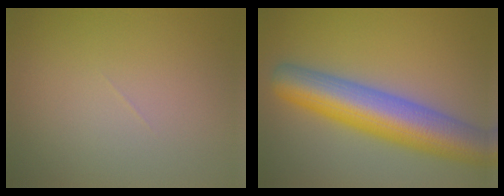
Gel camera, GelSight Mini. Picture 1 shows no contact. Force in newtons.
{"total": 9.6, "press": 9.6, "slide": 0.3}